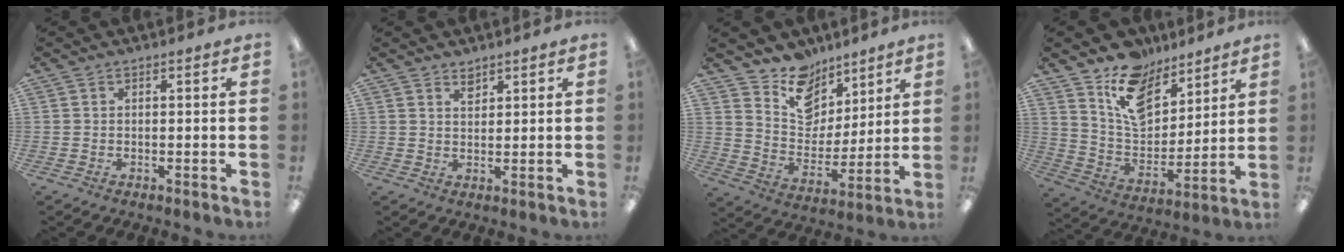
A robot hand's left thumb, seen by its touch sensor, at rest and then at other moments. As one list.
[{"total": 2.3, "force": [1.9, 1.0, 0.6], "torque": [0.003, -0.010, 0.034]}, {"total": 12.8, "force": [9.3, 8.2, 3.0], "torque": [-0.060, -0.073, 0.180]}, {"total": 14.7, "force": [10.1, 8.8, 6.2], "torque": [-0.104, -0.060, 0.191]}]